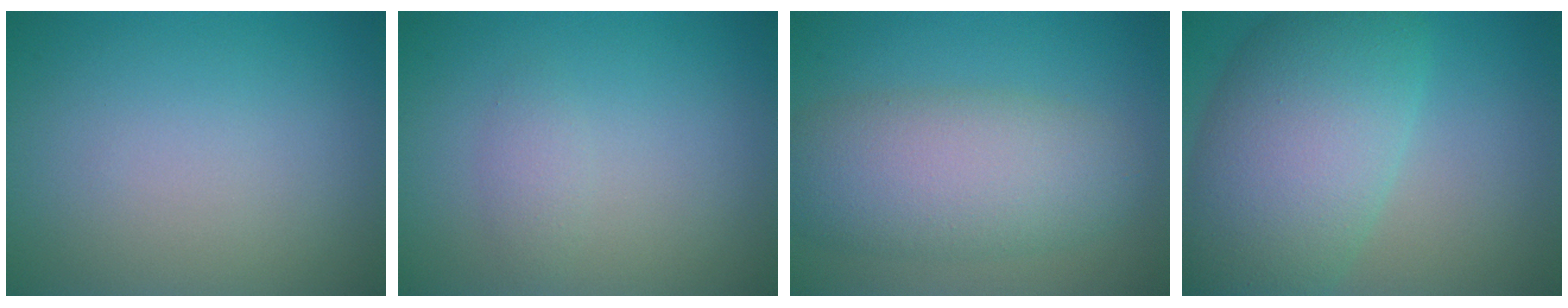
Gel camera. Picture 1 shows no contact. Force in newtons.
{"total": 1.1, "press": 1.1, "slide": 0.0}
{"total": 7.1, "press": 7.1, "slide": 0.1}
{"total": 10.5, "press": 10.5, "slide": 0.4}